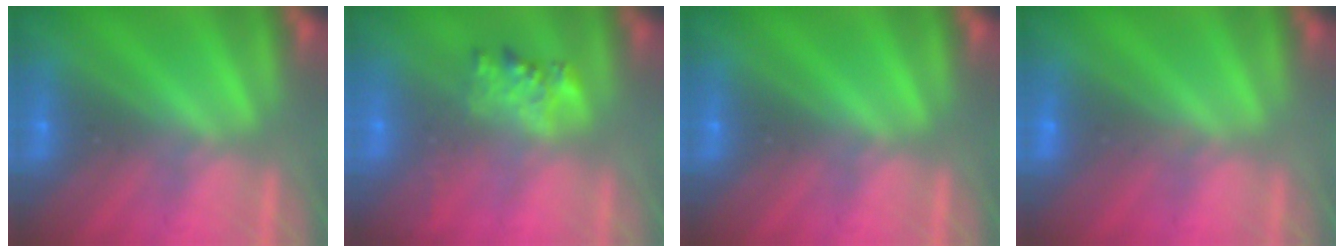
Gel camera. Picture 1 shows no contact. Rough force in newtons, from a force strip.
{"total": 2.2}
{"total": 0.0}
{"total": 2.8}